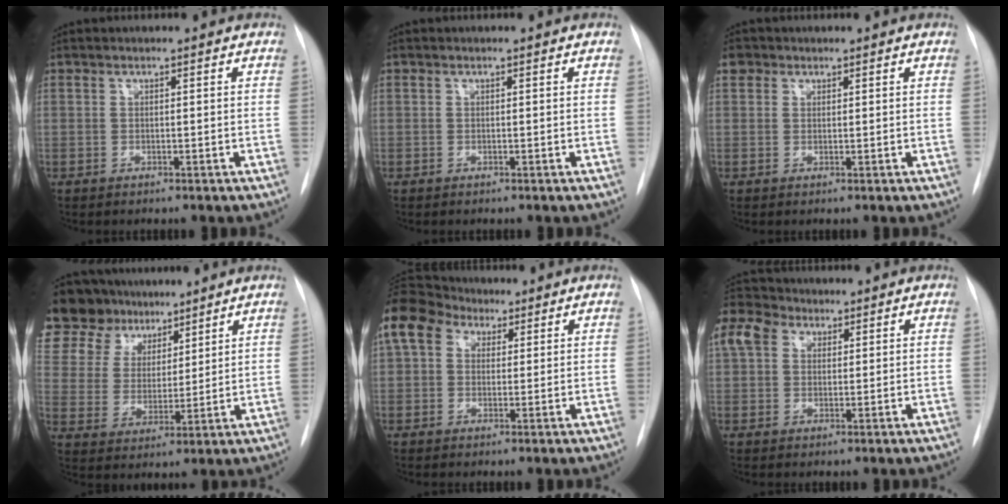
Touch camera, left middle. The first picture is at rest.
{"total": 0.0}
{"total": 2.0, "force": [1.1, 1.6, 0.2], "torque": [0.003, 0.009, 0.014]}
{"total": 14.5, "force": [12.2, 6.2, 4.7], "torque": [-0.091, 0.038, 0.225]}
{"total": 14.4, "force": [7.1, 10.2, 7.3], "torque": [-0.196, 0.075, 0.131]}
{"total": 10.5, "force": [5.2, 7.7, 5.0], "torque": [-0.127, 0.048, 0.098]}